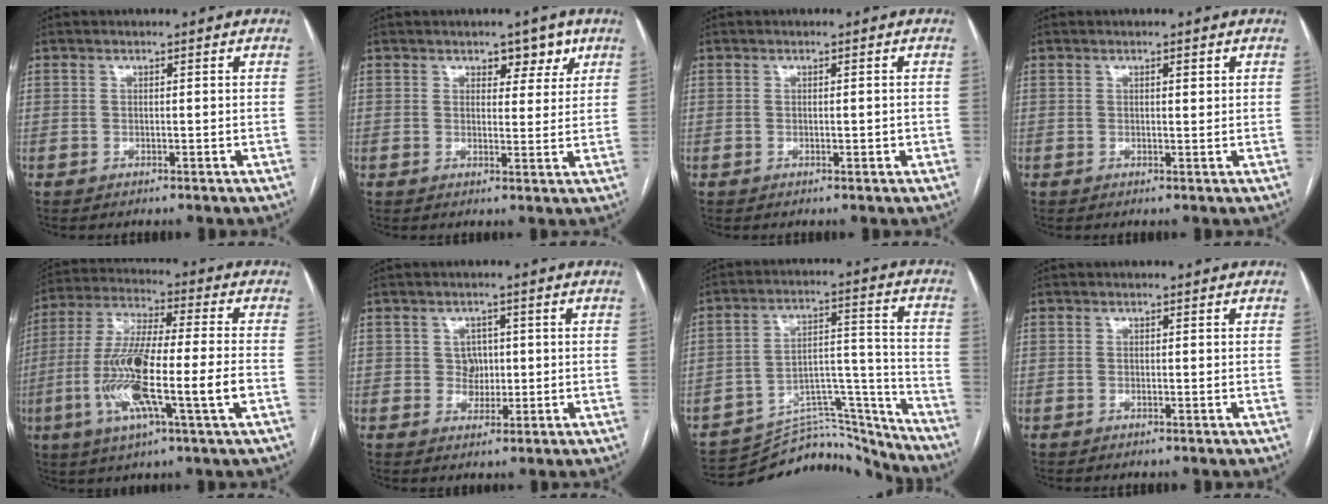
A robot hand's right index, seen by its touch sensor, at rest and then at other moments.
{"total": 4.0, "force": [2.4, 2.3, 2.2], "torque": [-0.017, 0.002, 0.032]}
{"total": 1.0, "force": [-0.2, 0.4, 0.9], "torque": [-0.017, 0.000, 0.002]}
{"total": 0.9, "force": [0.5, 0.2, 0.8], "torque": [-0.014, 0.000, 0.006]}
{"total": 16.3, "force": [-4.1, 1.1, 15.7], "torque": [-0.315, -0.007, -0.076]}
{"total": 3.0, "force": [0.3, 2.8, 0.9], "torque": [-0.008, 0.006, 0.010]}
{"total": 16.8, "force": [-16.6, 2.8, 0.5], "torque": [0.011, 0.068, -0.244]}
{"total": 0.0}